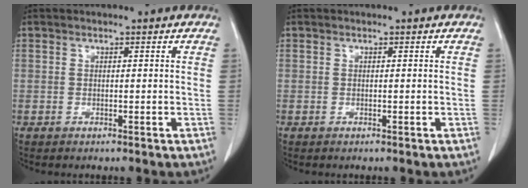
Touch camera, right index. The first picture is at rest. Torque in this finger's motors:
{"motor_torque": [0.02, 0.00, 0.00, 0.01]}